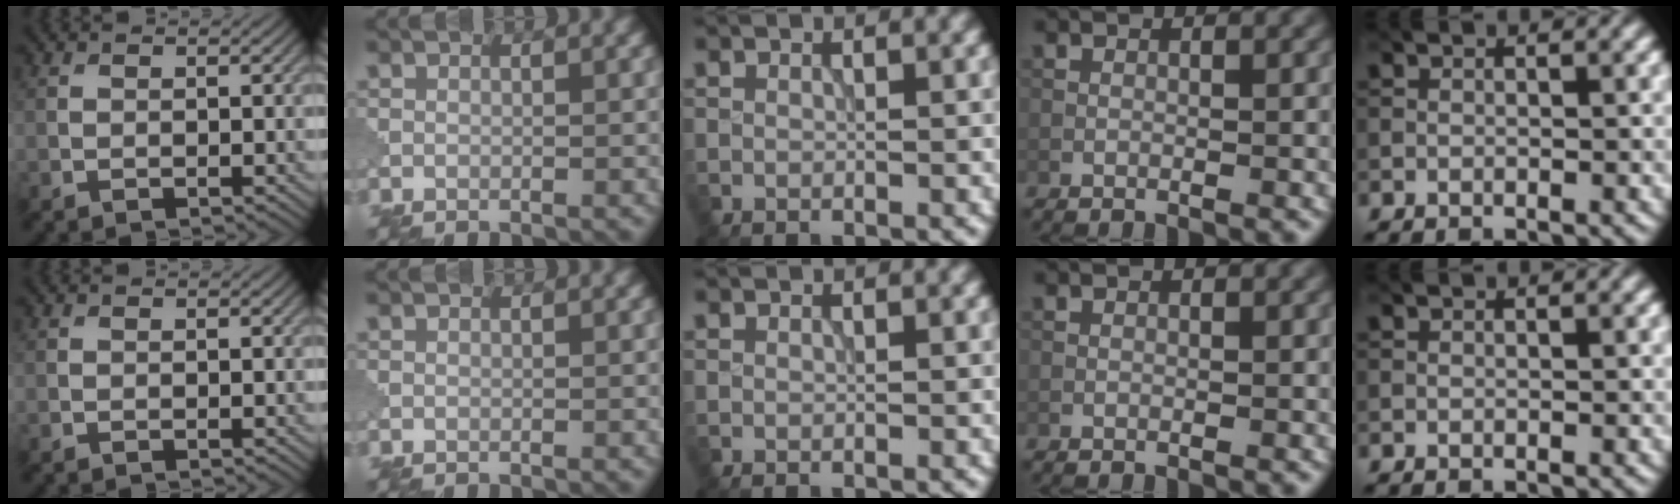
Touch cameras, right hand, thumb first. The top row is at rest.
{}